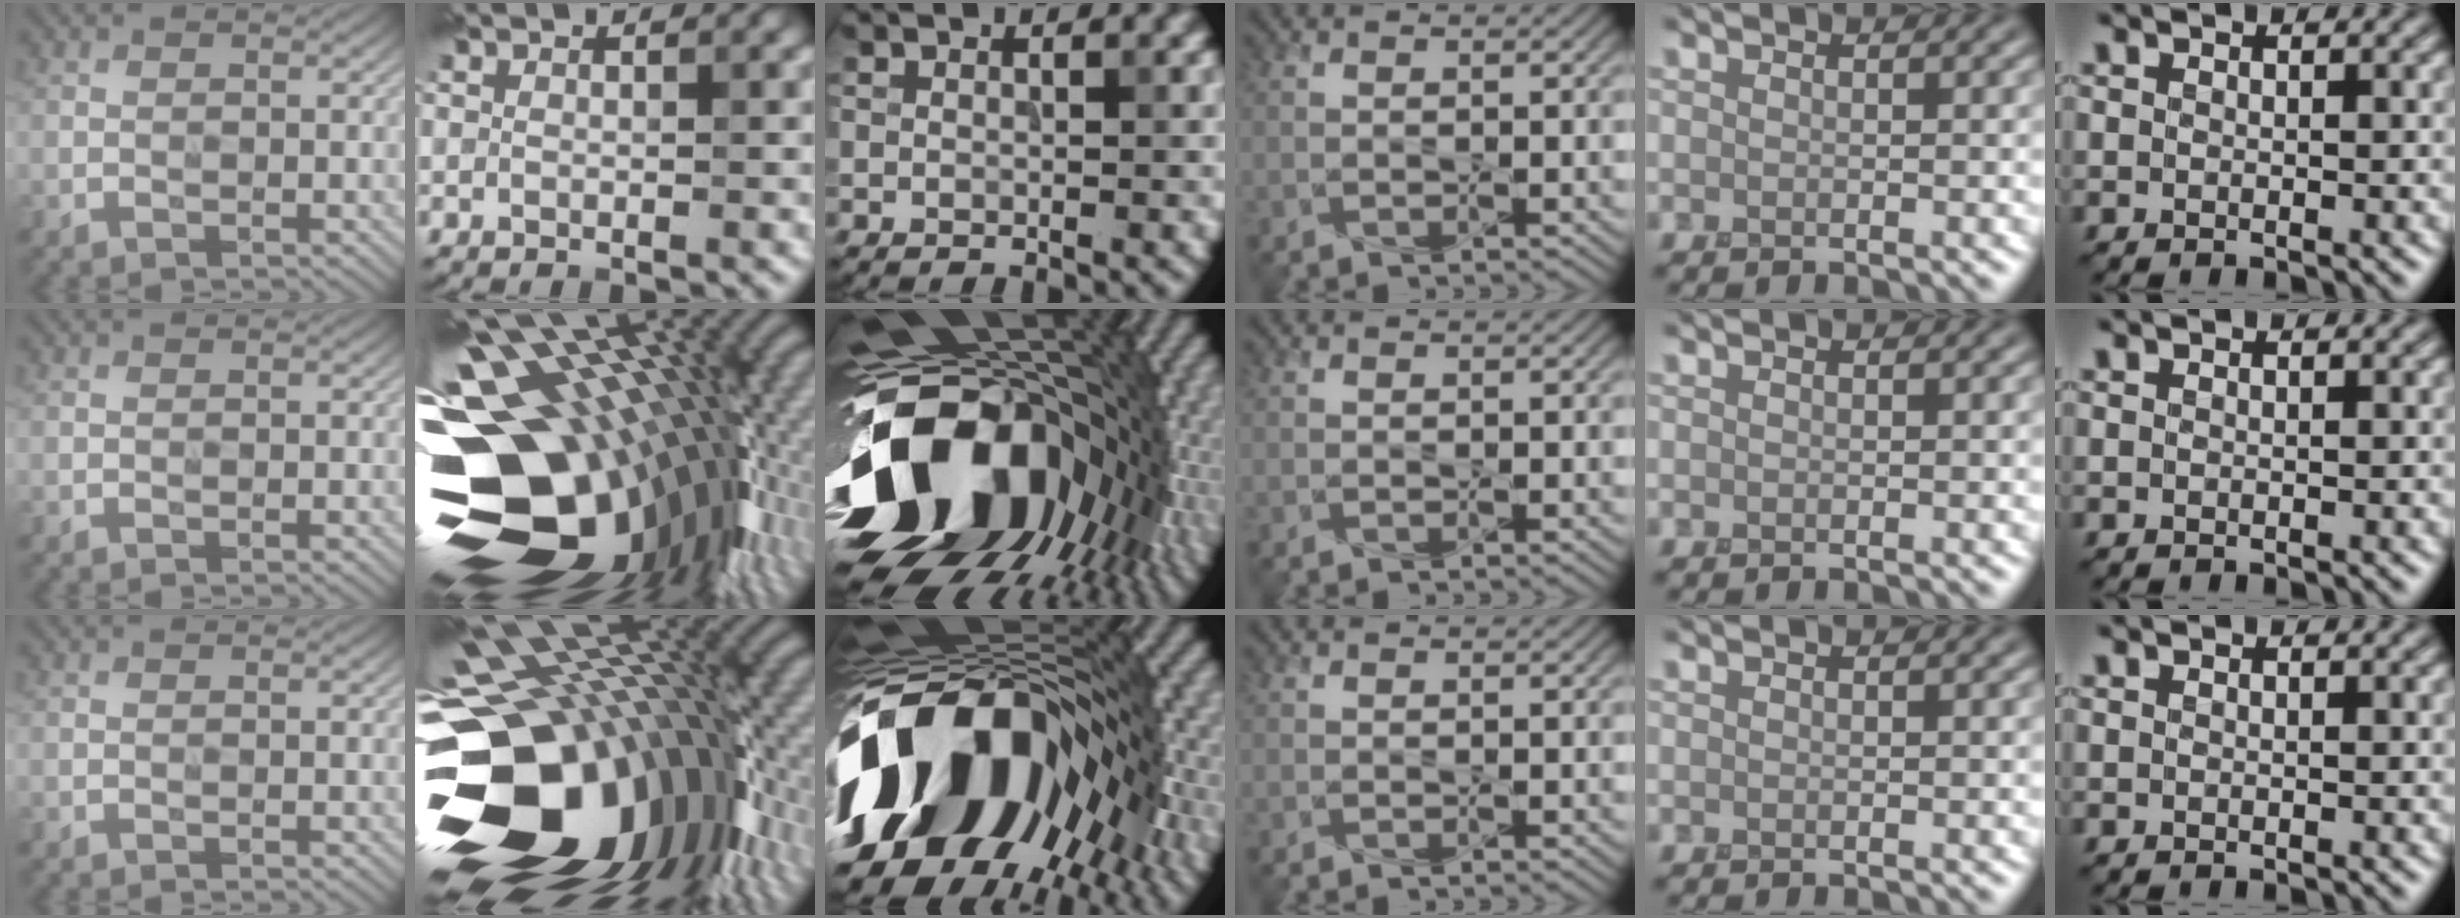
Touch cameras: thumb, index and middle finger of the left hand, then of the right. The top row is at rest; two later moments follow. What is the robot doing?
{"motion": "press", "object": "button"}